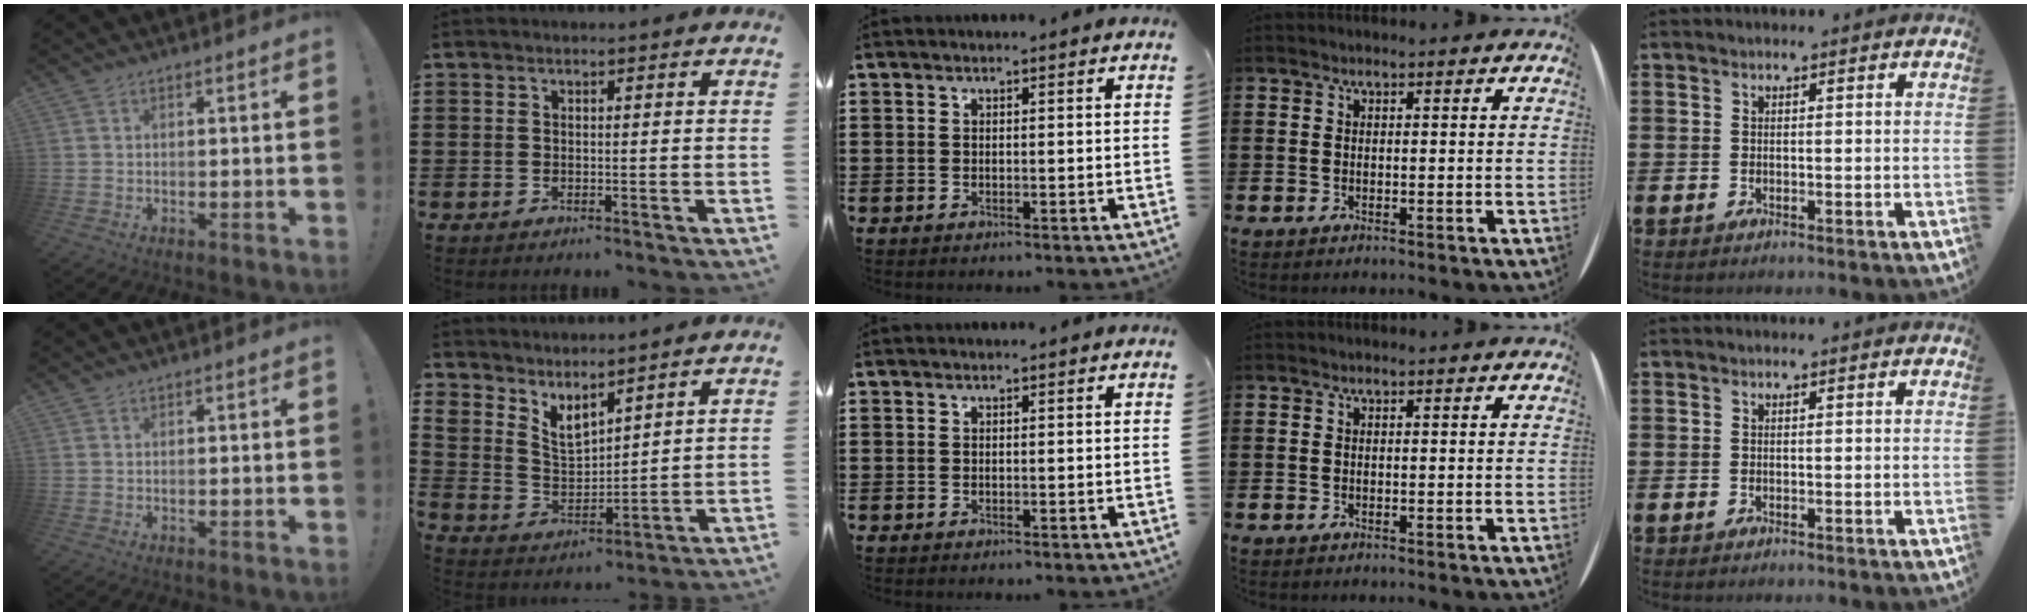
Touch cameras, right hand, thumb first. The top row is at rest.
{"thumb": {"total": 0.6, "force": [0.6, 0.0, 0.0], "torque": [0.009, -0.004, 0.010]}, "index": {"total": 4.8, "force": [4.2, 1.7, 1.4], "torque": [-0.046, -0.017, 0.078]}}